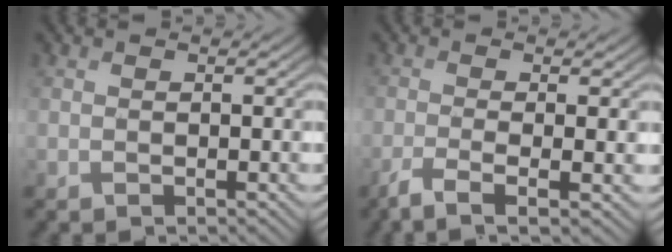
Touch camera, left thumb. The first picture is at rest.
{"total": 4.5, "force": [-1.8, 0.9, 4.0], "torque": [-0.070, -0.004, -0.041]}